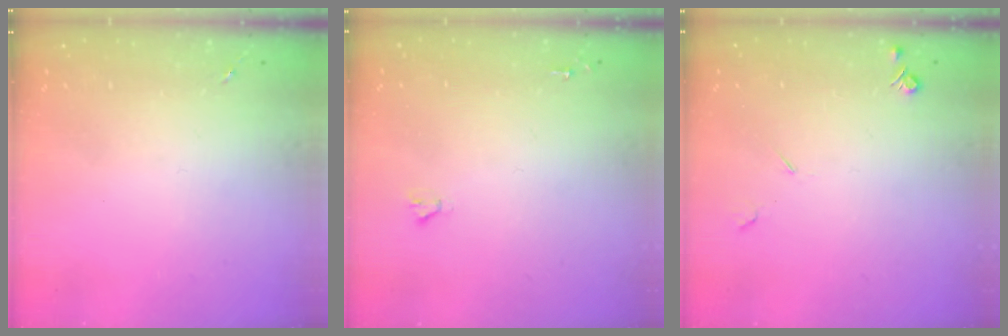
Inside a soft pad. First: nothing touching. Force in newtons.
{"total": 1.6, "press": 1.6, "slide": 0.1}
{"total": 4.0, "press": 3.9, "slide": 0.7}